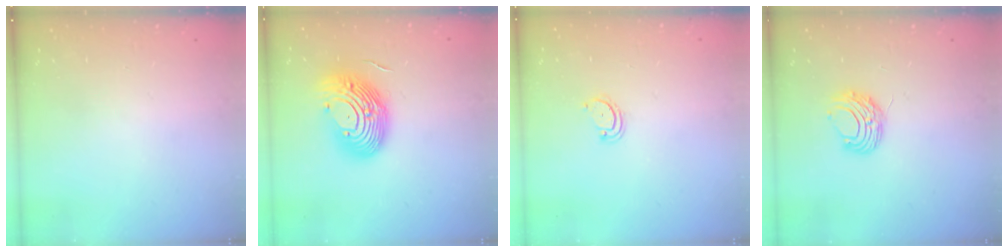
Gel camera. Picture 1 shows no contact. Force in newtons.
{"total": 16.3, "press": 15.8, "slide": 4.1}
{"total": 2.3, "press": 2.3, "slide": 0.2}
{"total": 7.6, "press": 7.6, "slide": 0.5}